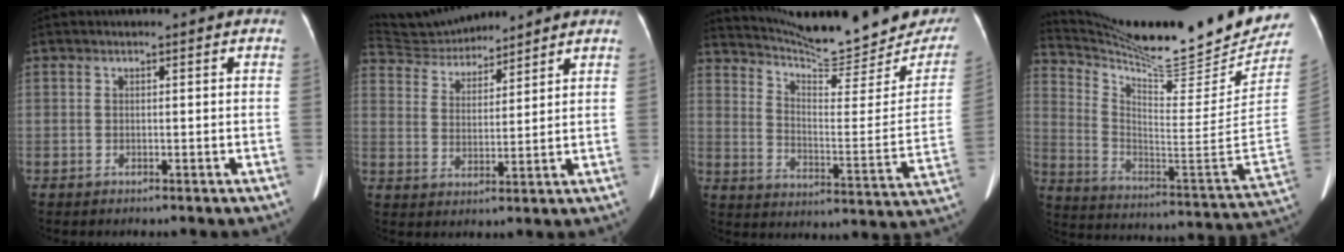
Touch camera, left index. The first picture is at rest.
{"total": 10.6, "force": [10.2, 2.1, 1.7], "torque": [-0.037, 0.029, 0.191]}
{"total": 23.6, "force": [21.7, 3.6, 8.7], "torque": [-0.133, -0.072, 0.287]}
{"total": 26.5, "force": [23.9, 1.0, 11.3], "torque": [-0.205, -0.094, 0.351]}